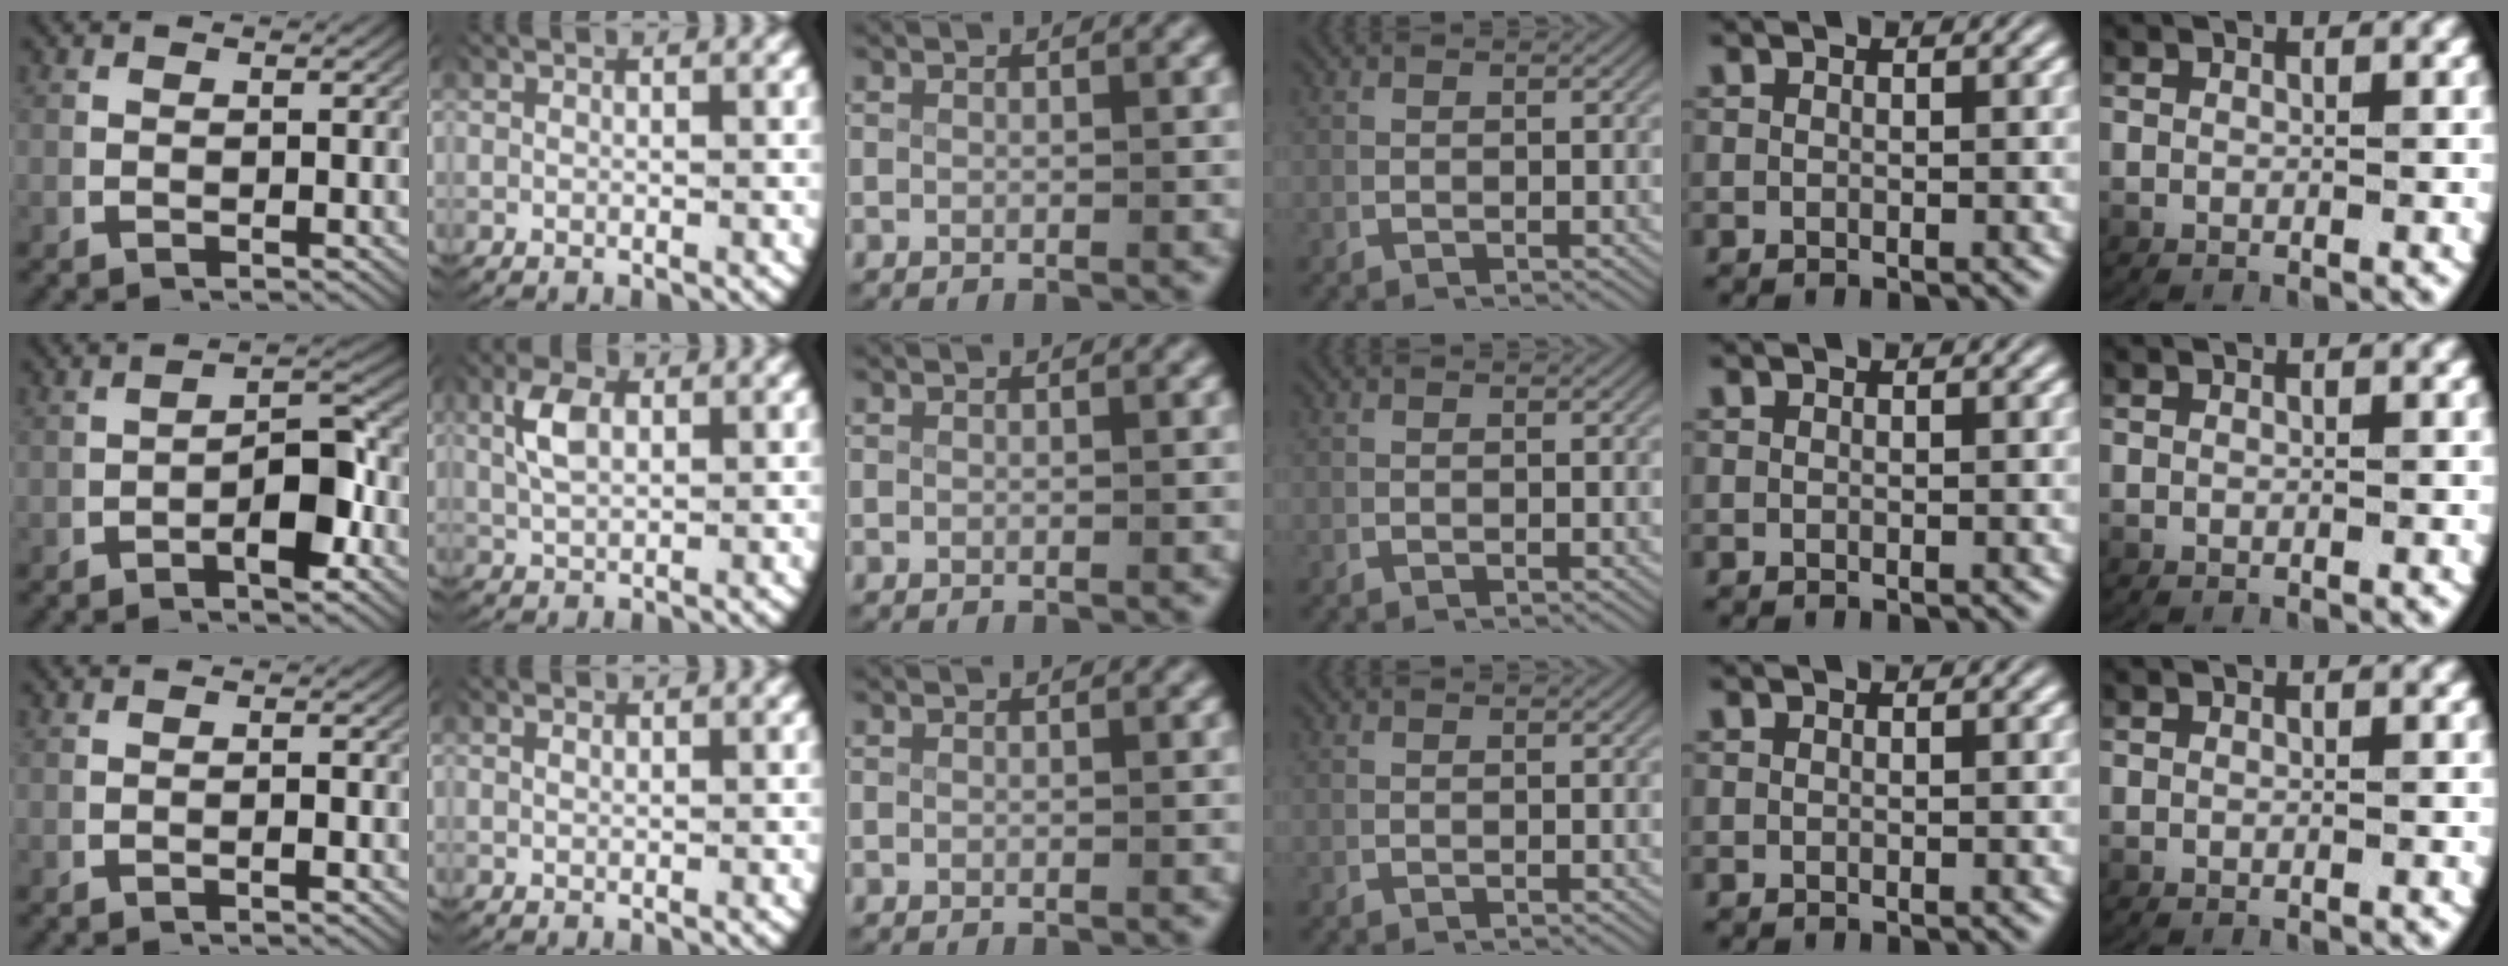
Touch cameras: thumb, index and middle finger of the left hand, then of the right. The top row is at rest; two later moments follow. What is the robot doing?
{"motion": "lift_and_place", "object": "key"}